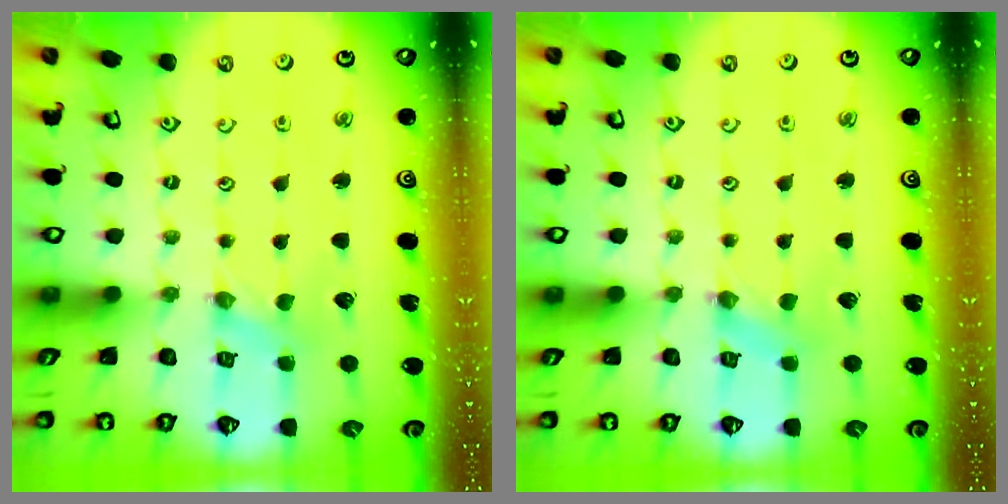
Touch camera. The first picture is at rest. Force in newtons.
{"total": 0.0}